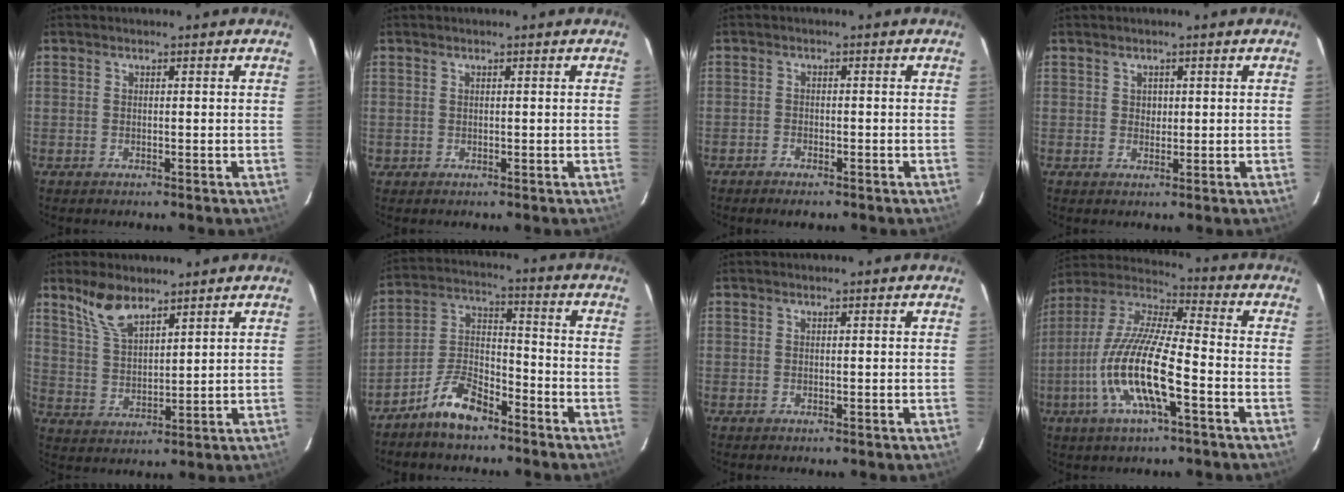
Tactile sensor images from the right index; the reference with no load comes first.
{"total": 0.7, "force": [0.1, 0.7, -0.1], "torque": [0.004, 0.004, 0.001]}
{"total": 2.6, "force": [-2.0, 1.0, 1.2], "torque": [-0.035, -0.002, -0.038]}
{"total": 1.5, "force": [0.5, 1.3, 0.3], "torque": [-0.001, 0.005, 0.008]}
{"total": 7.8, "force": [5.9, 2.9, 4.2], "torque": [-0.082, 0.011, 0.123]}
{"total": 9.4, "force": [-7.0, 3.6, 5.2], "torque": [-0.115, 0.024, -0.132]}
{"total": 0.0}
{"total": 16.4, "force": [-5.8, 3.4, 15.0], "torque": [-0.303, -0.011, -0.121]}